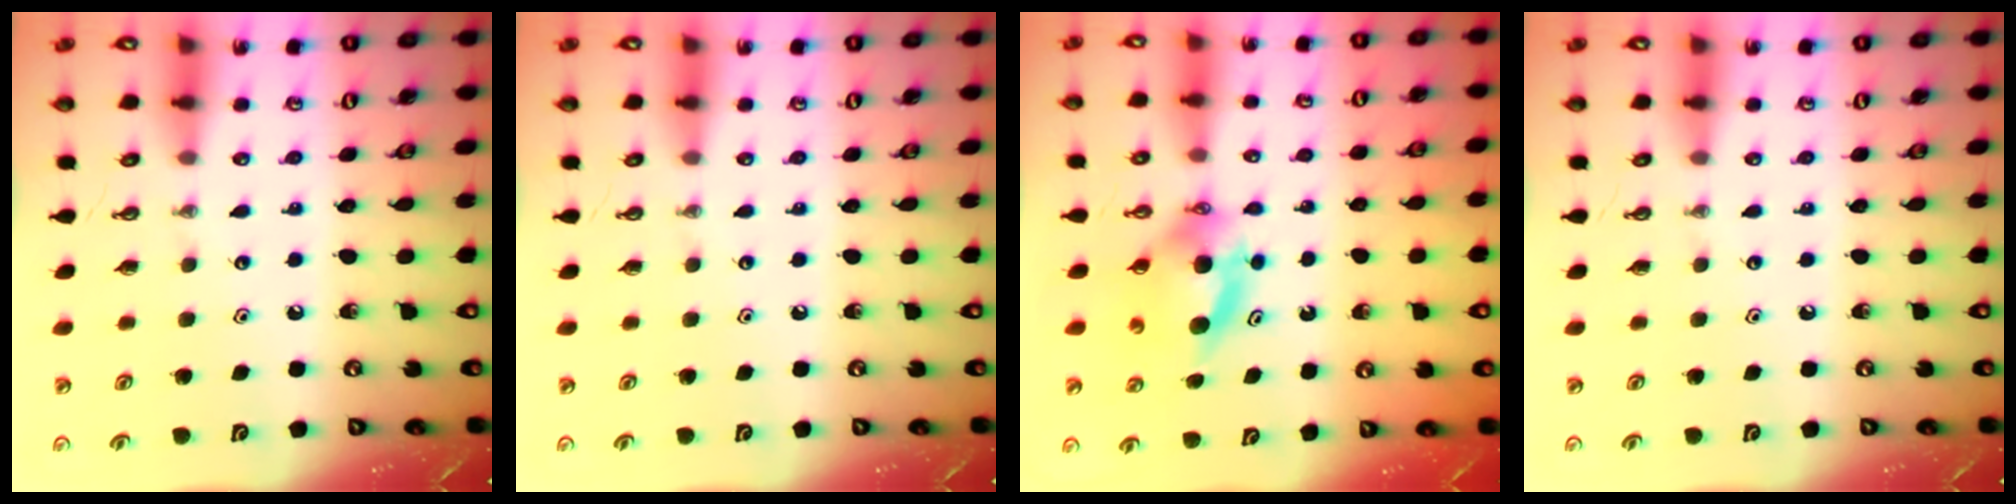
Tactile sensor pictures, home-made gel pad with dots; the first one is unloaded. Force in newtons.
{"total": 0.0}
{"total": 5.8, "press": 5.7, "slide": 0.8}
{"total": 0.0}